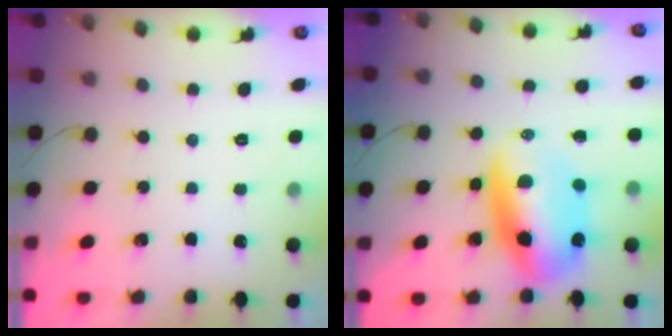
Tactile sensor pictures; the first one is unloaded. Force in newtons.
{"total": 11.9, "press": 11.5, "slide": 3.3}